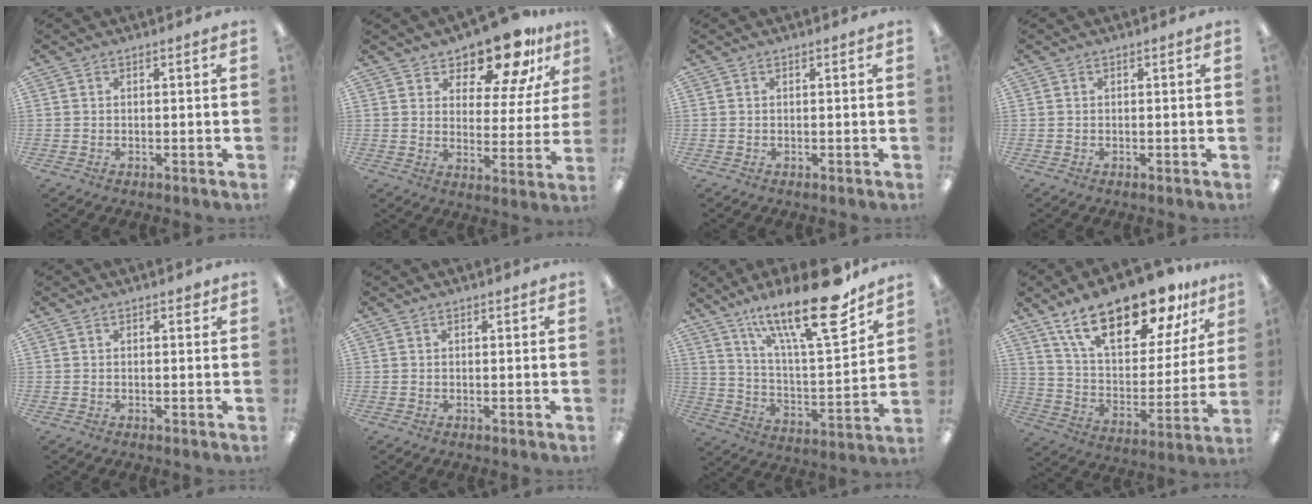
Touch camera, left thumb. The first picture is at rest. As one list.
[{"total": 14.1, "force": [11.7, 5.4, 5.8], "torque": [-0.097, -0.082, 0.208]}, {"total": 0.0}, {"total": 0.0}, {"total": 1.2, "force": [0.8, 0.7, 0.7], "torque": [0.002, -0.004, 0.010]}, {"total": 0.5, "force": [0.4, 0.2, 0.2], "torque": [0.004, -0.001, 0.006]}, {"total": 24.0, "force": [16.8, 6.0, 16.1], "torque": [-0.253, -0.106, 0.270]}, {"total": 24.1, "force": [17.2, 9.1, 14.1], "torque": [-0.241, -0.100, 0.295]}]